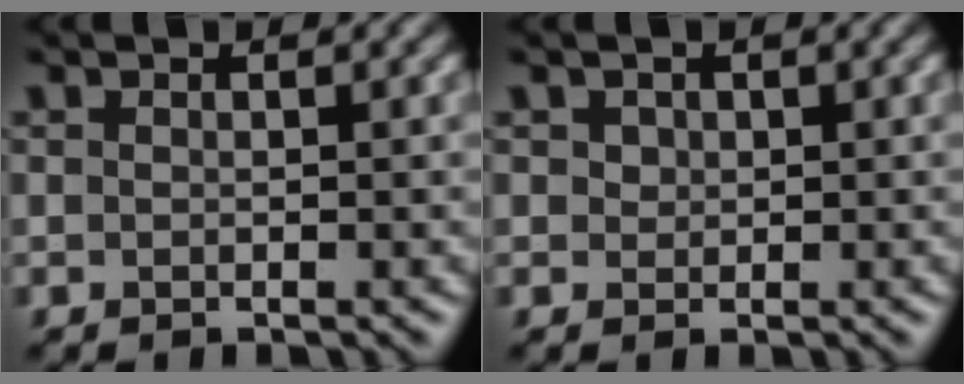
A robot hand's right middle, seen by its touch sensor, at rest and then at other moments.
{"total": 0.9, "force": [0.4, 0.8, 0.2], "torque": [-0.003, -0.002, 0.008]}